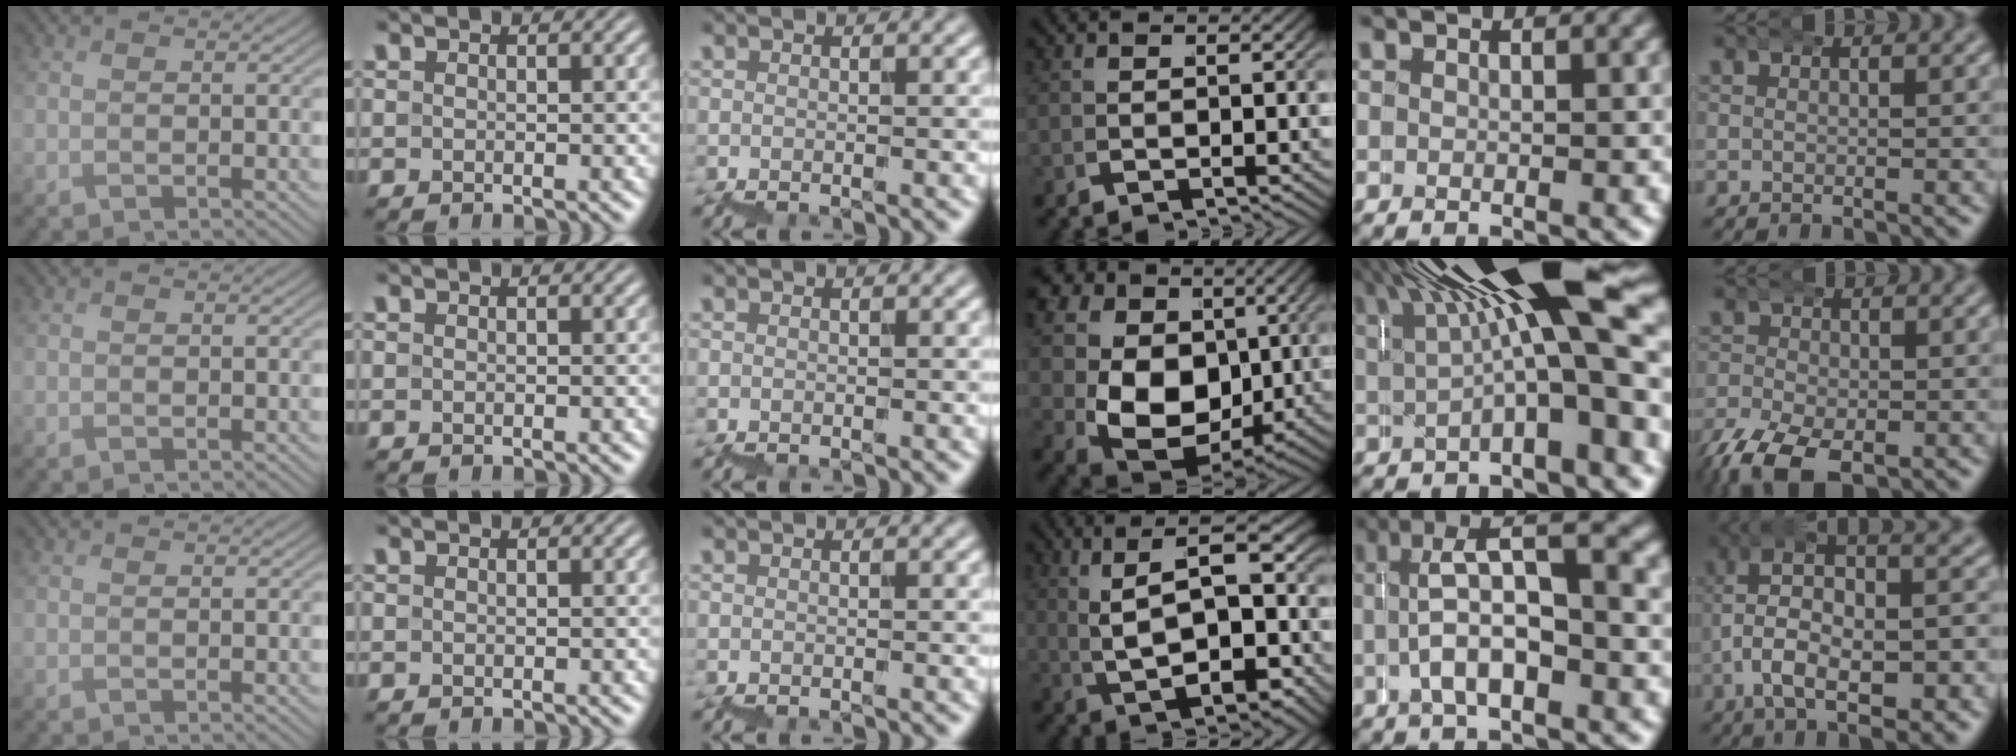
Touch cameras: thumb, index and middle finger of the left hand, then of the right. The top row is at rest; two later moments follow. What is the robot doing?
{"motion": "wrap", "object": "bubble wrap"}